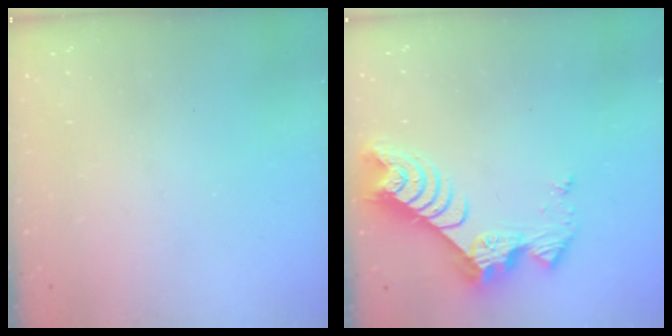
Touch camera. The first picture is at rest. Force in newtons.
{"total": 9.5, "press": 9.5, "slide": 0.8}